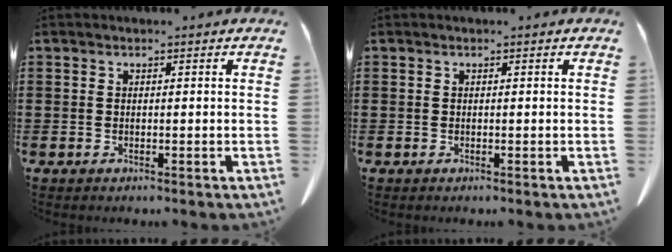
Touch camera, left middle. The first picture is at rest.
{"total": 0.0}